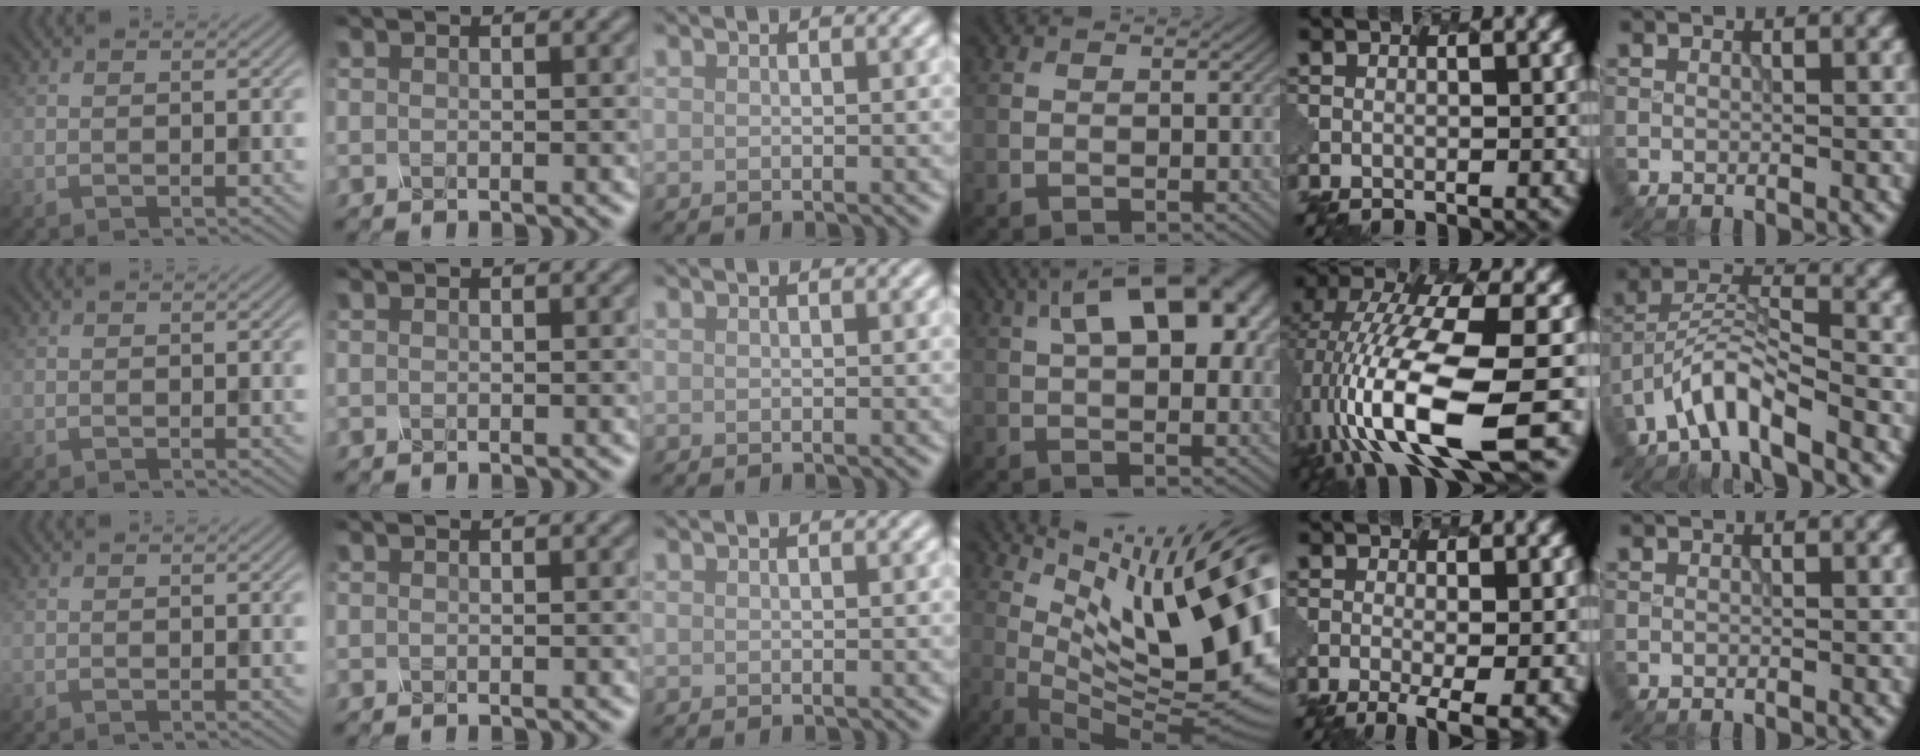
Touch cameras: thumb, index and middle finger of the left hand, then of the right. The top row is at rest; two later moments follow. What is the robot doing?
{"motion": "shake", "object": "salt shaker"}